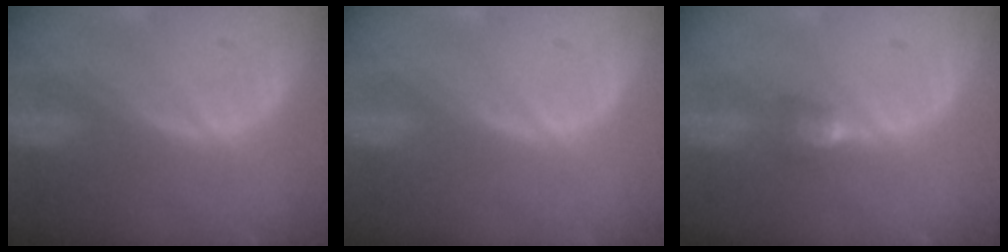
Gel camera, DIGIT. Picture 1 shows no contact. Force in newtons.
{"total": 0.0}
{"total": 2.8, "press": 2.6, "slide": 1.0}